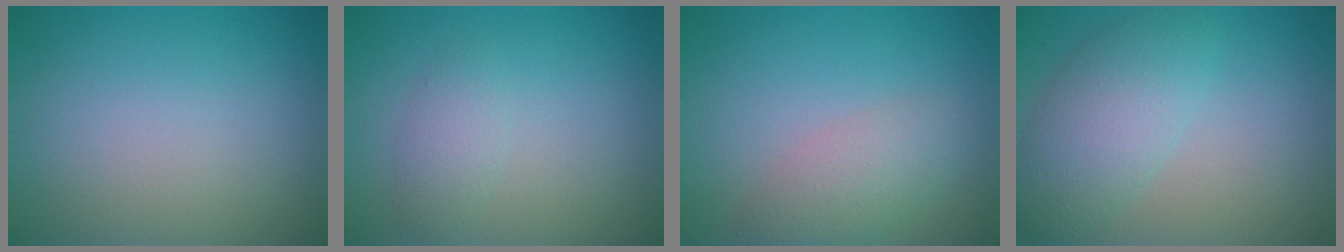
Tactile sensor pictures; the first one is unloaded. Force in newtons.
{"total": 1.8, "press": 1.8, "slide": 0.1}
{"total": 3.1, "press": 3.1, "slide": 0.2}
{"total": 4.7, "press": 4.7, "slide": 0.1}